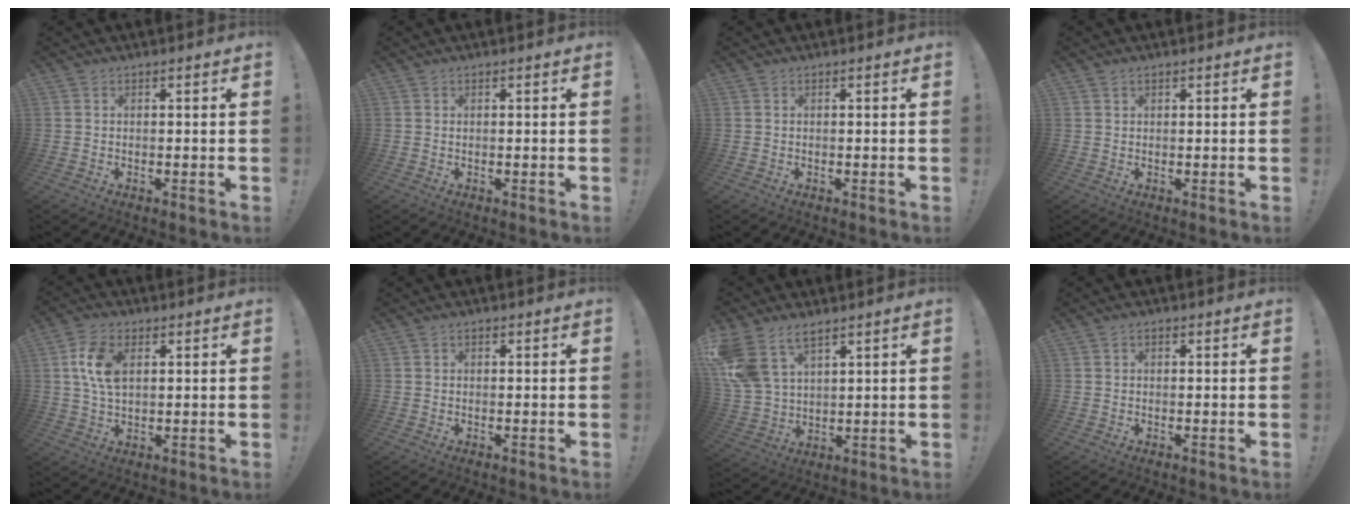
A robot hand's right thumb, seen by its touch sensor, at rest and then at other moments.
{"total": 0.0}
{"total": 0.0}
{"total": 1.0, "force": [0.7, 0.6, 0.3], "torque": [-0.004, 0.000, 0.012]}
{"total": 9.6, "force": [2.6, 5.7, 7.3], "torque": [-0.149, 0.003, 0.048]}
{"total": 0.5, "force": [0.1, 0.5, 0.2], "torque": [0.002, -0.001, 0.000]}
{"total": 11.5, "force": [7.6, 6.2, 6.0], "torque": [-0.138, -0.035, 0.151]}
{"total": 0.8, "force": [0.0, 0.7, 0.4], "torque": [-0.003, 0.000, -0.001]}